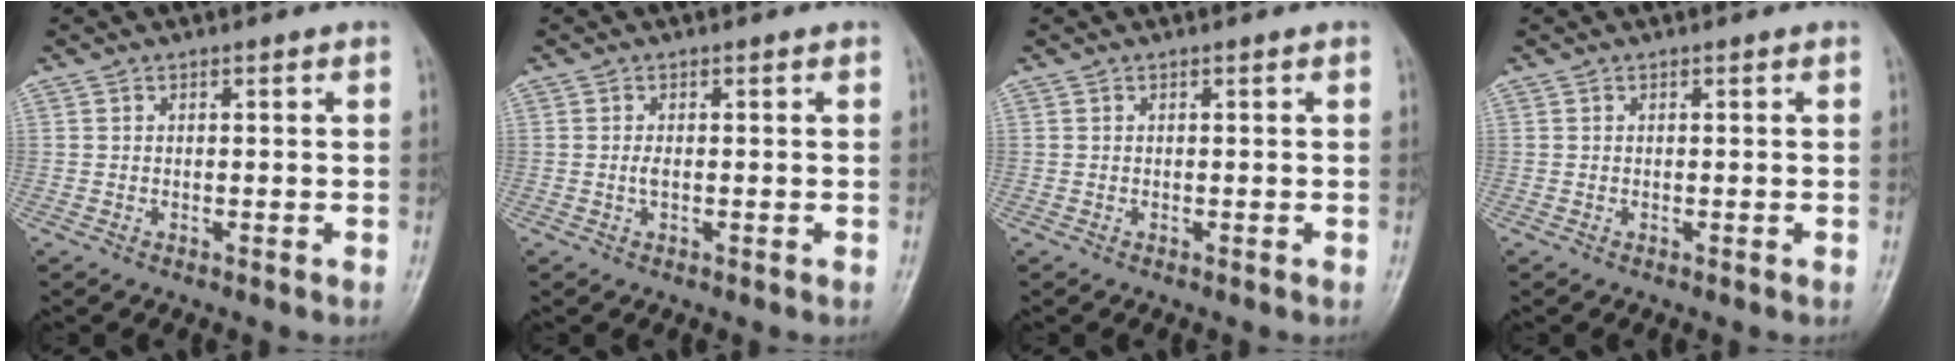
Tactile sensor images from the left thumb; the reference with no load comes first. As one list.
[{"total": 1.1, "force": [0.0, 0.4, 1.1], "torque": [-0.022, -0.001, 0.000]}, {"total": 0.0}, {"total": 0.0}]